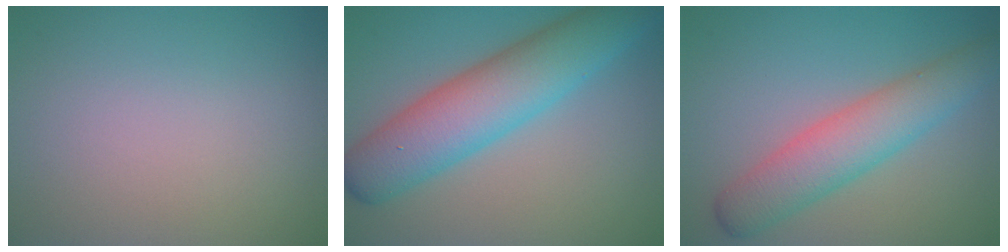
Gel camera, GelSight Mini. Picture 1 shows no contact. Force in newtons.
{"total": 8.3, "press": 8.3, "slide": 0.1}
{"total": 5.5, "press": 5.5, "slide": 0.1}